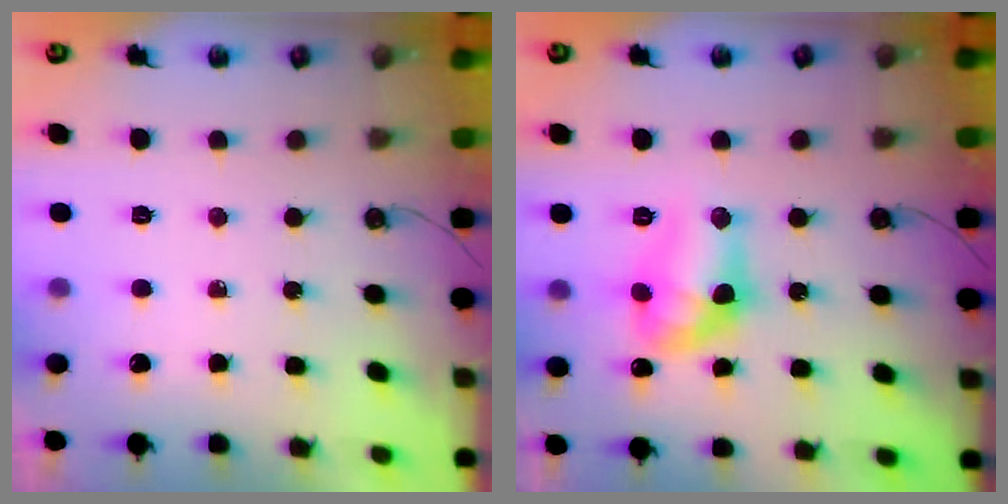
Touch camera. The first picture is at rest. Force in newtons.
{"total": 11.7, "press": 11.7, "slide": 0.5}